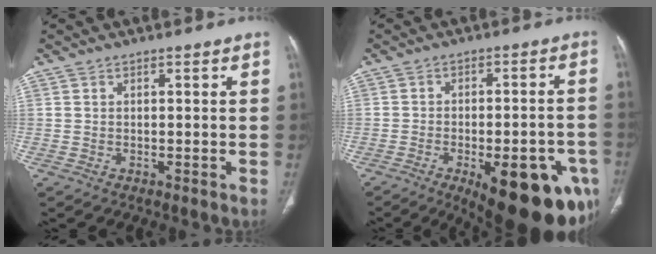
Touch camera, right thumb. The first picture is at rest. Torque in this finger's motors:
{"motor_torque": [2.46, 2.55, 1.37, -1.40, 0.39]}